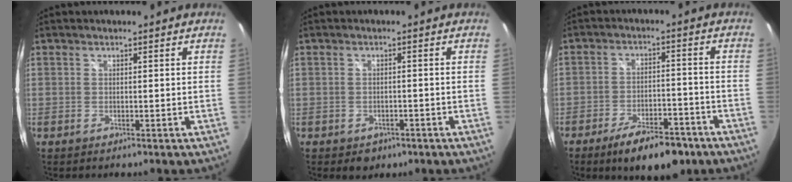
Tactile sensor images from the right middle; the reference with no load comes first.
{"total": 3.4, "force": [-1.7, 2.6, 1.3], "torque": [-0.033, -0.006, -0.016]}
{"total": 11.6, "force": [-8.2, 4.3, 6.9], "torque": [-0.127, -0.003, -0.120]}